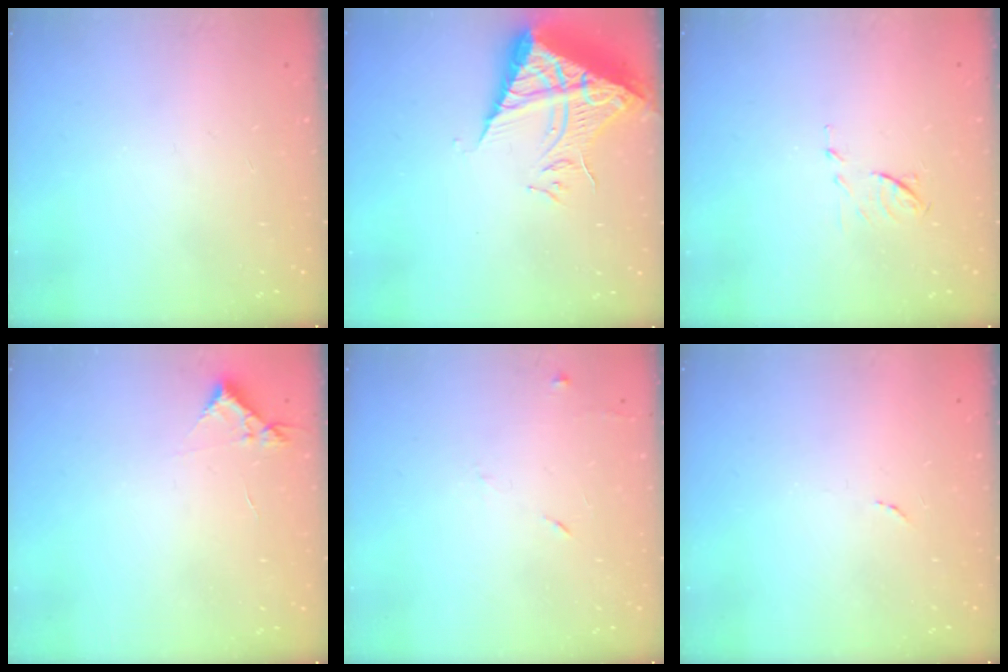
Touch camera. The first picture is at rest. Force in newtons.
{"total": 10.3, "press": 10.2, "slide": 1.1}
{"total": 6.2, "press": 6.2, "slide": 0.9}
{"total": 4.1, "press": 4.1, "slide": 0.5}
{"total": 5.2, "press": 5.1, "slide": 0.6}
{"total": 3.3, "press": 3.3, "slide": 0.2}